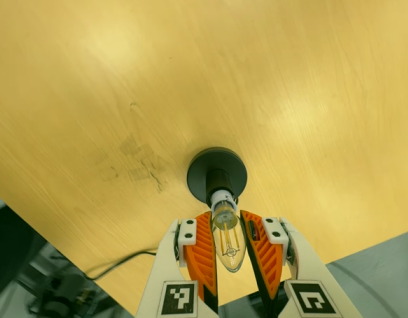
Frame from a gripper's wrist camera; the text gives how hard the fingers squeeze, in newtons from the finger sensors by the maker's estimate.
{"total": 13.1, "left": 12.9, "right": 13.3}